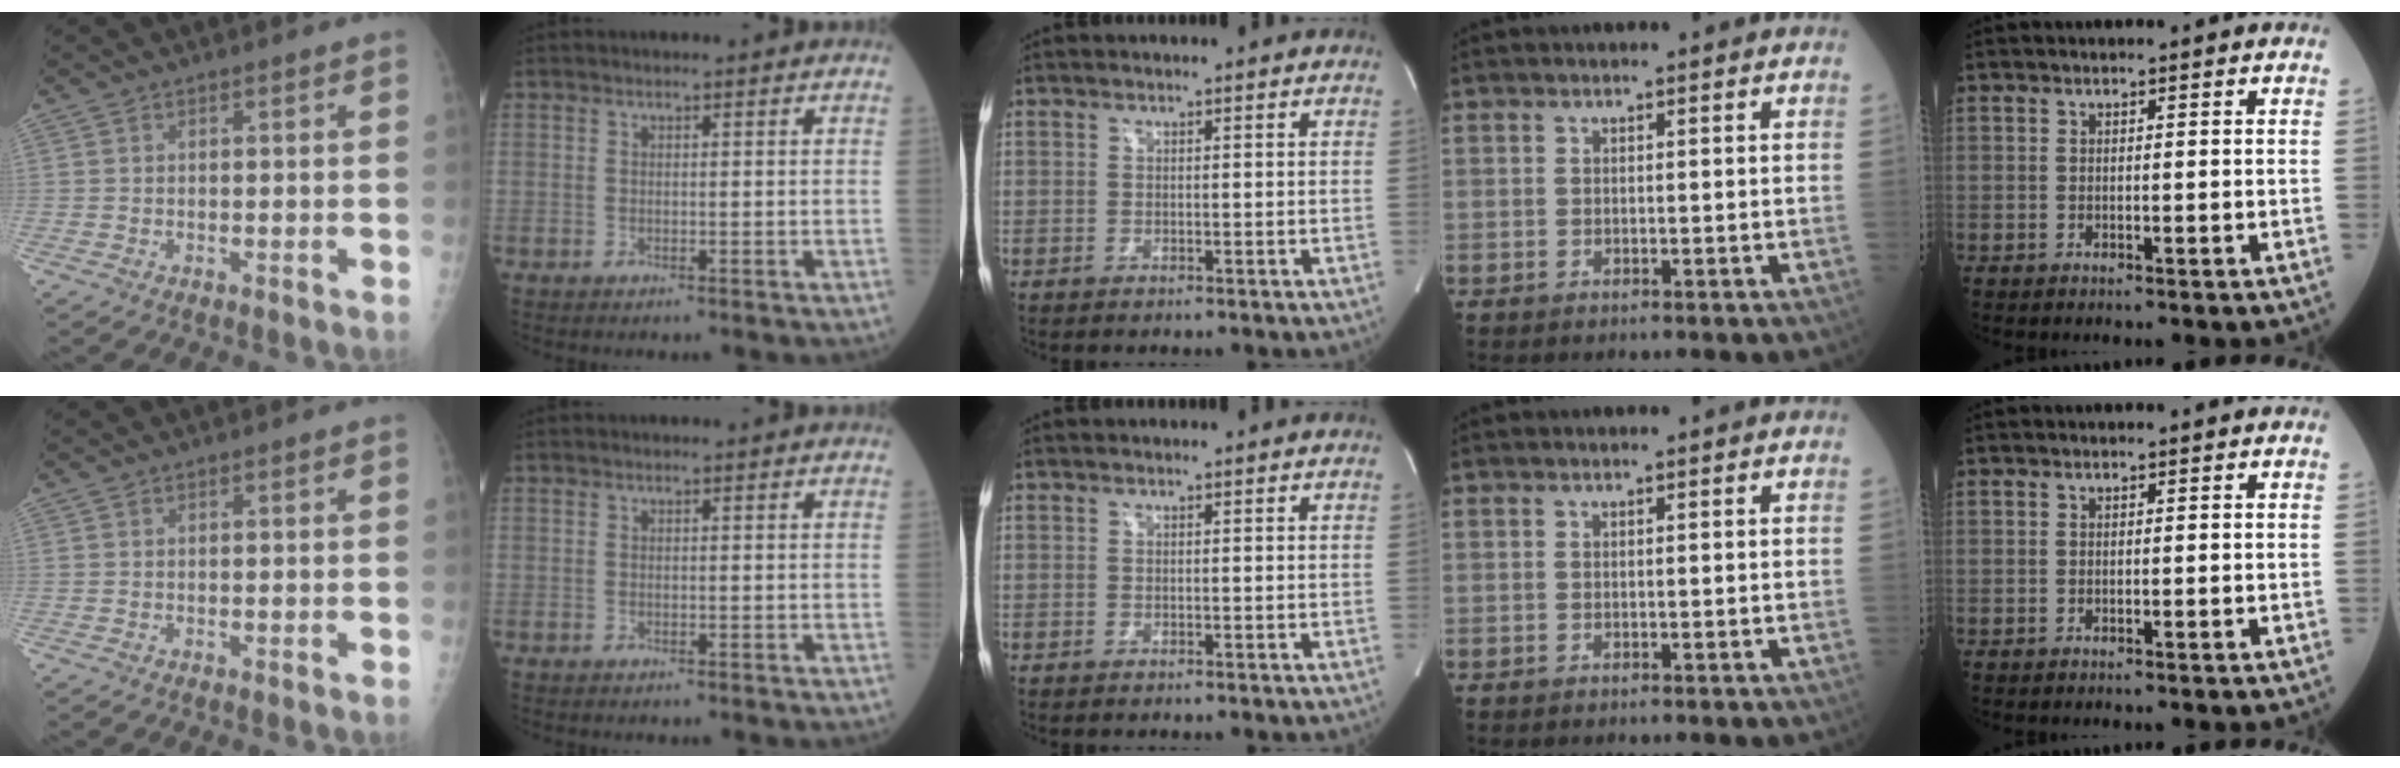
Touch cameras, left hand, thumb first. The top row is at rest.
{}